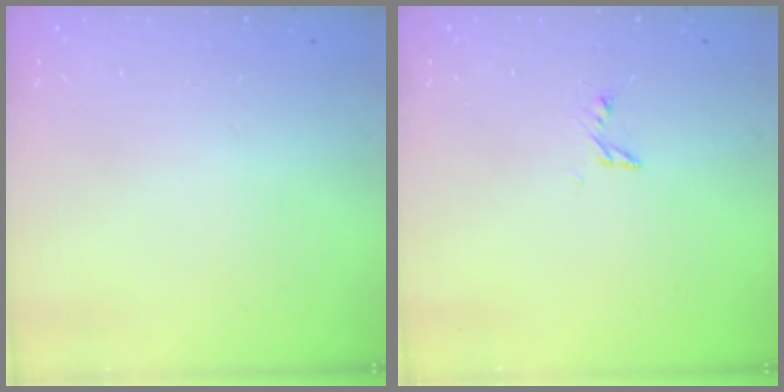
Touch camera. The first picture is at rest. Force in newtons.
{"total": 3.9, "press": 3.9, "slide": 0.4}